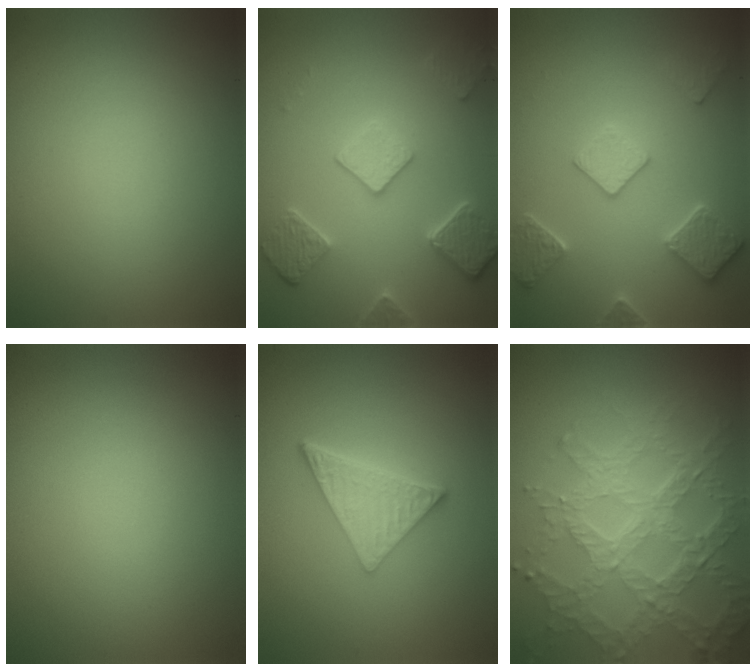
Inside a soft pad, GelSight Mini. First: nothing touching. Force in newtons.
{"total": 4.5, "press": 3.8, "slide": 2.5}
{"total": 3.5, "press": 3.4, "slide": 0.9}
{"total": 0.0}
{"total": 4.9, "press": 3.5, "slide": 3.4}
{"total": 8.0, "press": 5.8, "slide": 5.5}